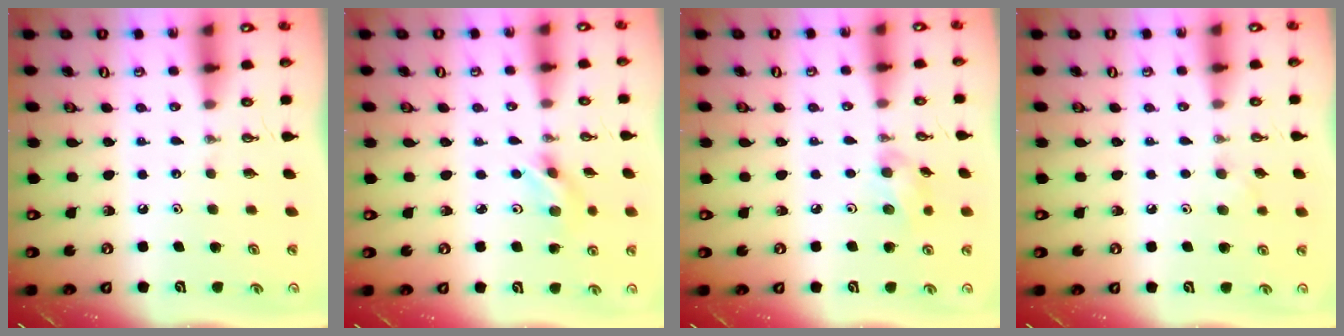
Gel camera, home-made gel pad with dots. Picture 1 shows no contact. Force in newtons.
{"total": 4.0, "press": 4.0, "slide": 0.8}
{"total": 5.9, "press": 5.5, "slide": 2.1}
{"total": 5.8, "press": 5.2, "slide": 2.6}